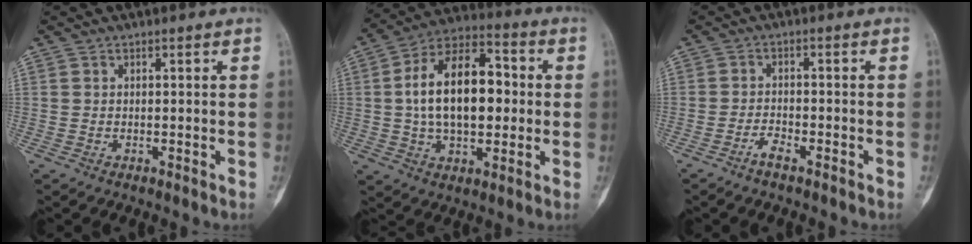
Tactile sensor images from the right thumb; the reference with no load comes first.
{"total": 18.5, "force": [1.0, 10.5, 15.2], "torque": [-0.237, 0.027, 0.012]}
{"total": 2.6, "force": [-2.0, 0.7, 1.5], "torque": [-0.033, 0.012, -0.040]}